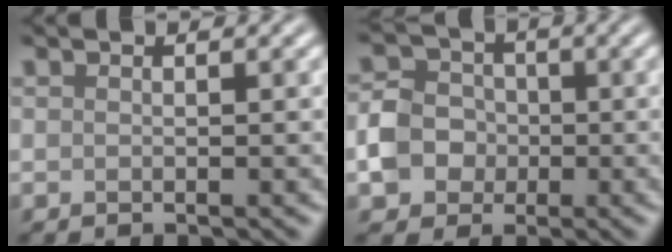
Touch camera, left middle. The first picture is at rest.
{"total": 4.5, "force": [-1.1, 3.9, 1.9], "torque": [-0.029, 0.002, -0.027]}